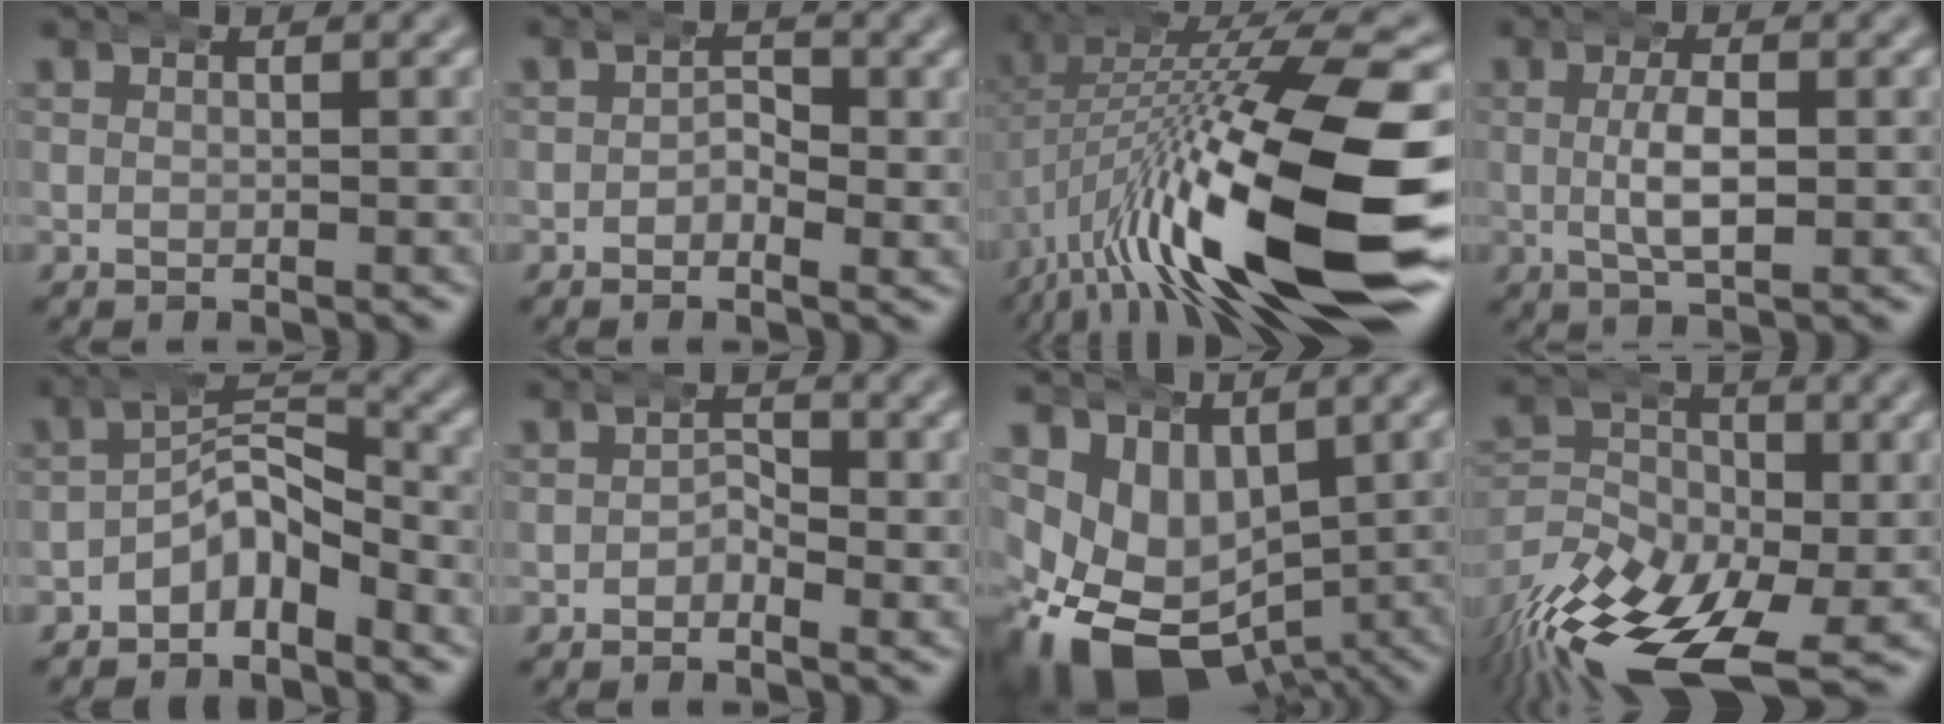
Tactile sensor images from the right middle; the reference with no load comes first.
{"total": 1.5, "force": [0.0, 1.2, 0.9], "torque": [-0.005, 0.000, -0.006]}
{"total": 15.8, "force": [-1.8, 6.0, 14.6], "torque": [-0.228, -0.002, -0.009]}
{"total": 3.2, "force": [0.8, 0.9, 3.0], "torque": [-0.046, 0.006, 0.012]}
{"total": 5.1, "force": [-2.0, 3.0, 3.7], "torque": [-0.031, 0.005, -0.042]}
{"total": 1.3, "force": [-0.3, 1.1, 0.7], "torque": [-0.001, -0.001, -0.011]}
{"total": 12.7, "force": [-3.0, 9.6, 7.7], "torque": [-0.163, -0.064, -0.023]}
{"total": 9.7, "force": [-4.5, 5.3, 6.8], "torque": [-0.116, -0.038, -0.060]}